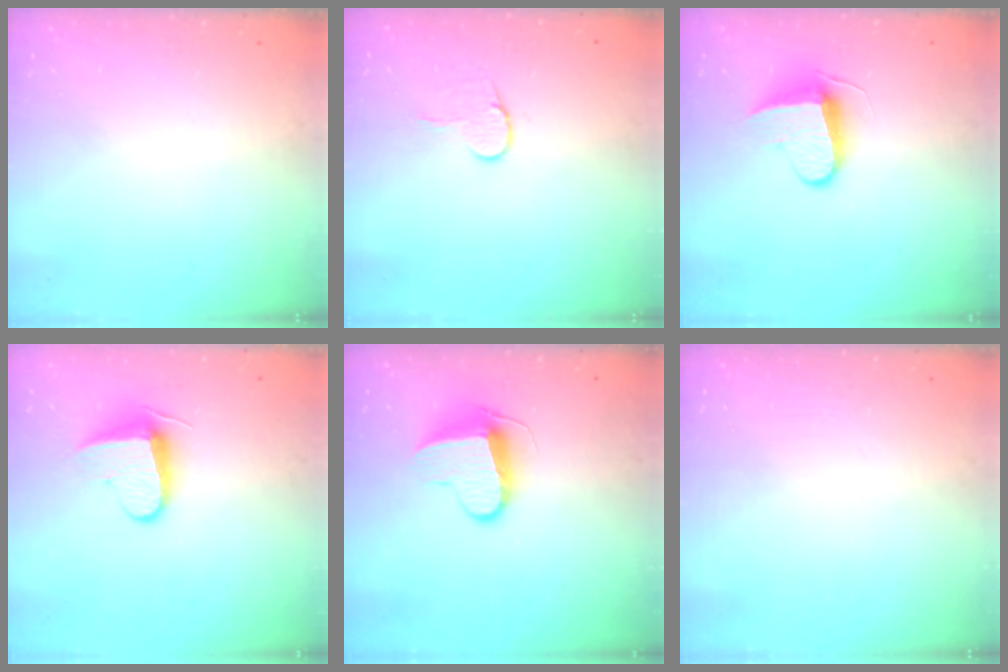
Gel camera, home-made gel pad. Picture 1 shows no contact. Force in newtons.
{"total": 7.3, "press": 7.3, "slide": 0.4}
{"total": 8.6, "press": 8.6, "slide": 0.5}
{"total": 9.3, "press": 9.3, "slide": 0.6}
{"total": 9.8, "press": 9.8, "slide": 0.5}
{"total": 0.0}